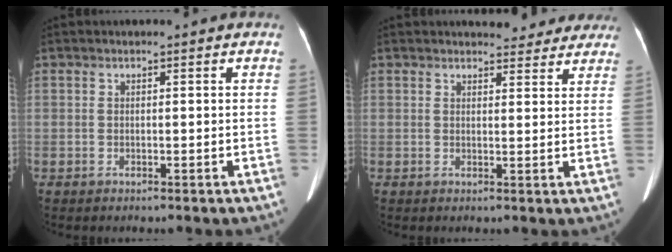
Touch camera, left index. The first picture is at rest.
{"total": 7.1, "force": [6.6, 2.2, 1.3], "torque": [0.002, -0.003, 0.061]}